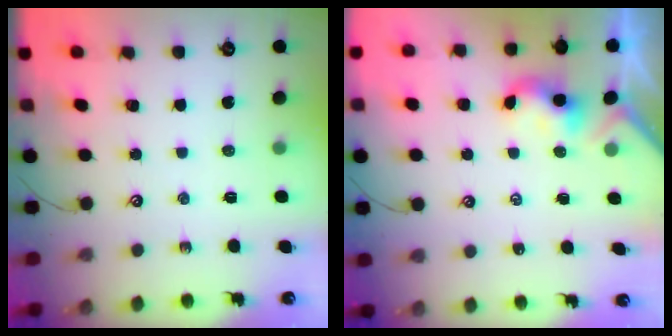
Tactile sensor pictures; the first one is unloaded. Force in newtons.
{"total": 2.4, "press": 2.4, "slide": 0.2}